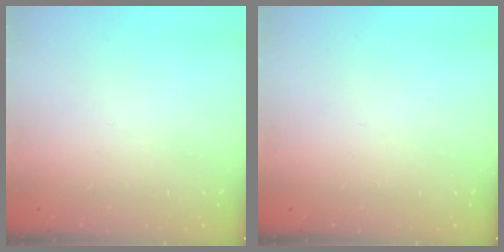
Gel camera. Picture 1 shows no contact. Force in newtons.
{"total": 0.0}